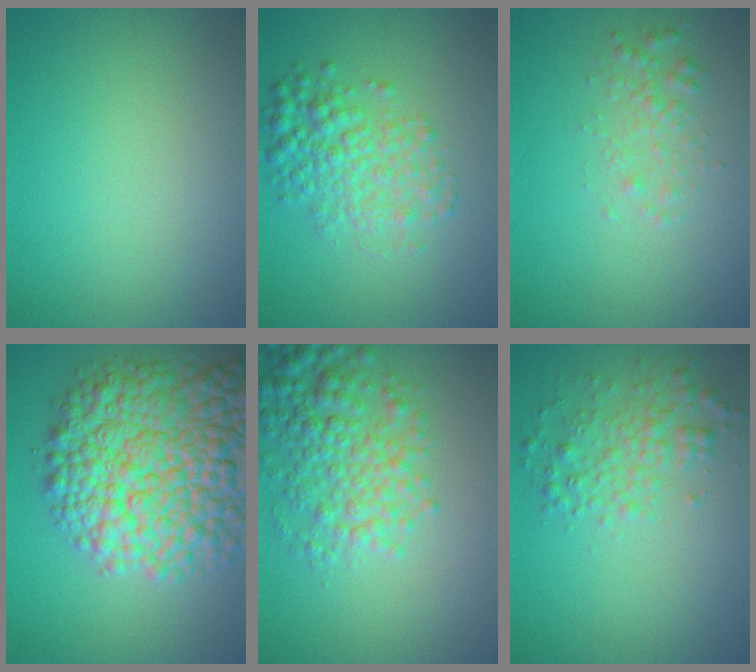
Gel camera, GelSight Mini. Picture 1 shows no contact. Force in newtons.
{"total": 4.2, "press": 4.2, "slide": 0.1}
{"total": 1.7, "press": 1.7, "slide": 0.0}
{"total": 13.0, "press": 13.0, "slide": 0.5}
{"total": 5.3, "press": 5.3, "slide": 0.1}
{"total": 2.9, "press": 2.9, "slide": 0.0}